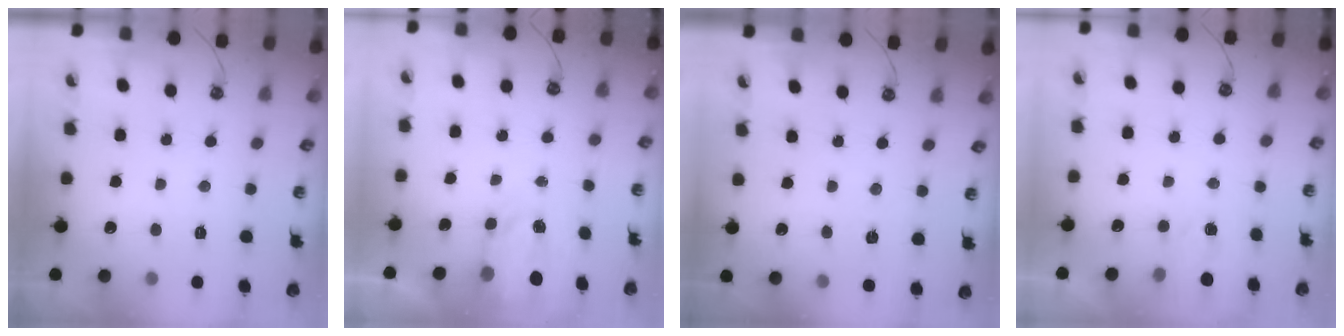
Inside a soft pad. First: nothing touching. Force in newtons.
{"total": 4.3, "press": 4.3, "slide": 0.5}
{"total": 2.6, "press": 2.6, "slide": 0.2}
{"total": 1.1, "press": 1.1, "slide": 0.3}